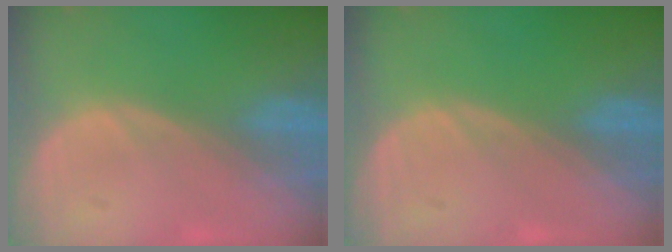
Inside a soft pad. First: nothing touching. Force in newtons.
{"total": 0.0}